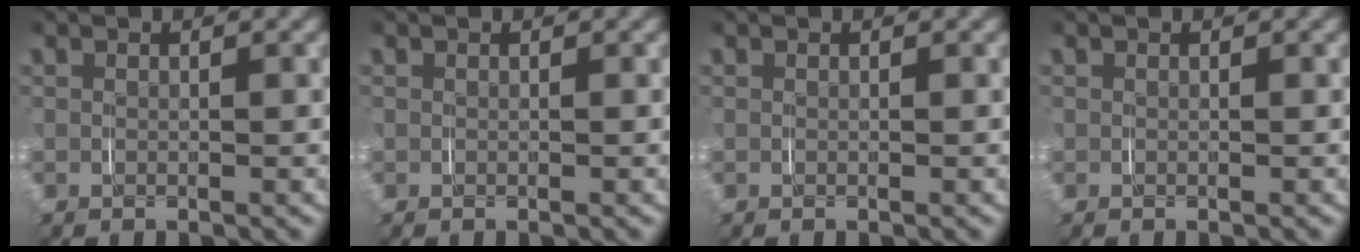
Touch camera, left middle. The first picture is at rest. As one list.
[{"total": 0.0}, {"total": 0.0}, {"total": 0.0}]